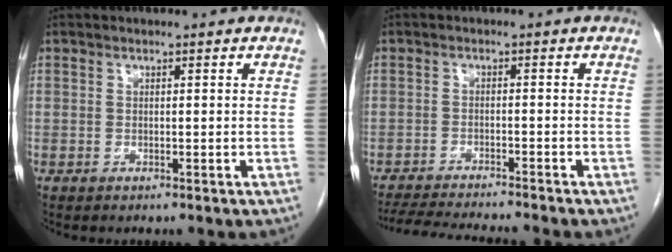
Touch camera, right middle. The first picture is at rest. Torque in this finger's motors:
{"motor_torque": [0.62, -0.52, 0.05, 0.02]}